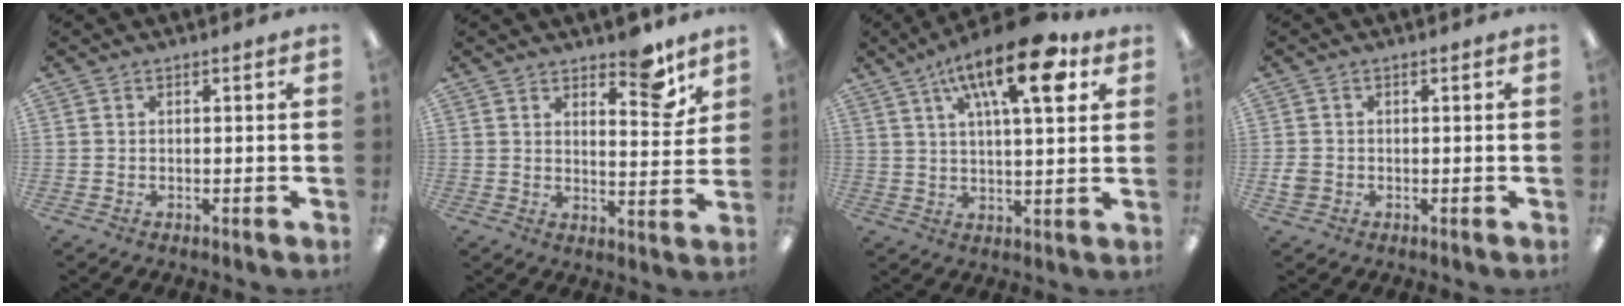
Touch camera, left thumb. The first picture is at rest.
{"total": 8.9, "force": [6.9, 3.1, 4.8], "torque": [-0.040, -0.052, 0.112]}
{"total": 18.4, "force": [9.0, 6.2, 14.9], "torque": [-0.227, -0.030, 0.138]}
{"total": 2.1, "force": [-0.5, 1.8, 1.0], "torque": [-0.015, 0.004, -0.009]}